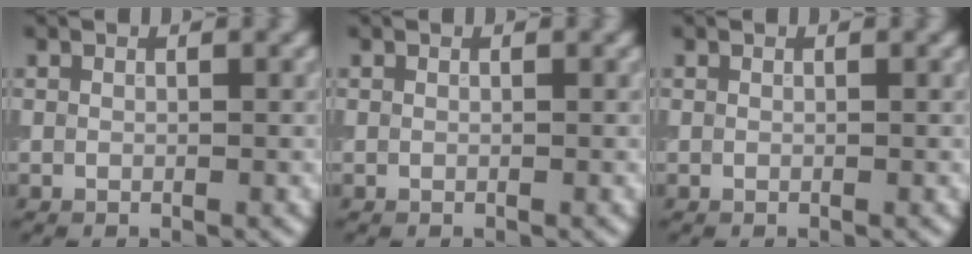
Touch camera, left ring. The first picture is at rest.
{"total": 0.0}
{"total": 0.0}